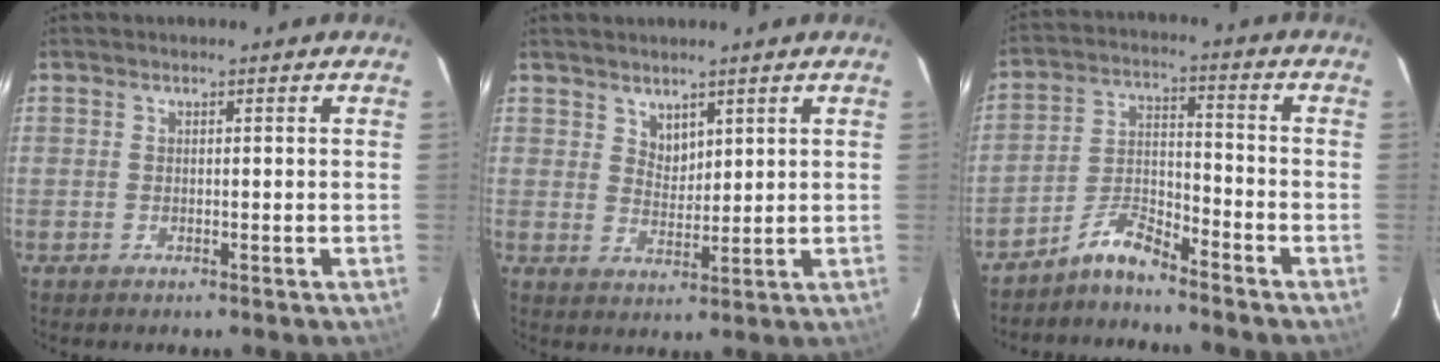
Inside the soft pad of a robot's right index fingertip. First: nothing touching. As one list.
[{"total": 3.4, "force": [2.5, 1.8, 1.3], "torque": [-0.015, 0.001, 0.047]}, {"total": 6.2, "force": [-5.7, 0.7, 2.4], "torque": [-0.057, 0.025, -0.115]}]